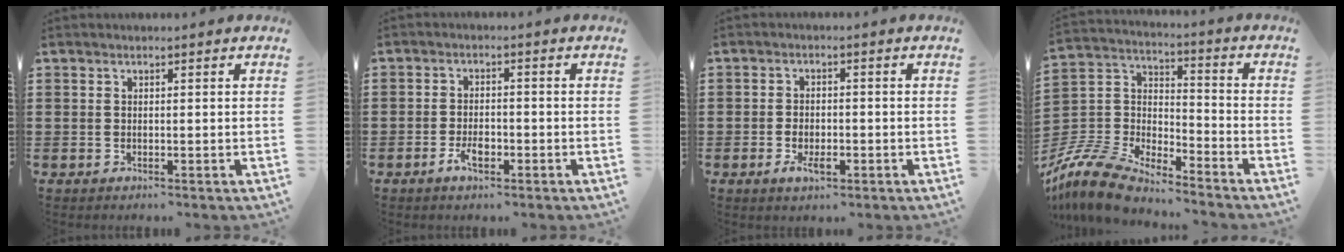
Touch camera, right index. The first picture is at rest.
{"total": 3.1, "force": [-1.6, 1.4, 2.3], "torque": [-0.048, 0.000, -0.030]}
{"total": 3.0, "force": [-1.0, 1.6, 2.3], "torque": [-0.045, 0.001, -0.018]}
{"total": 9.7, "force": [-9.1, 2.1, 2.8], "torque": [-0.093, 0.000, -0.191]}